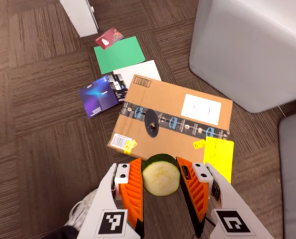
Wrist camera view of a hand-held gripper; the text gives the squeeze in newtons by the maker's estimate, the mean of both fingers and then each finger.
{"total": 10.4, "left": 10.9, "right": 10.0}